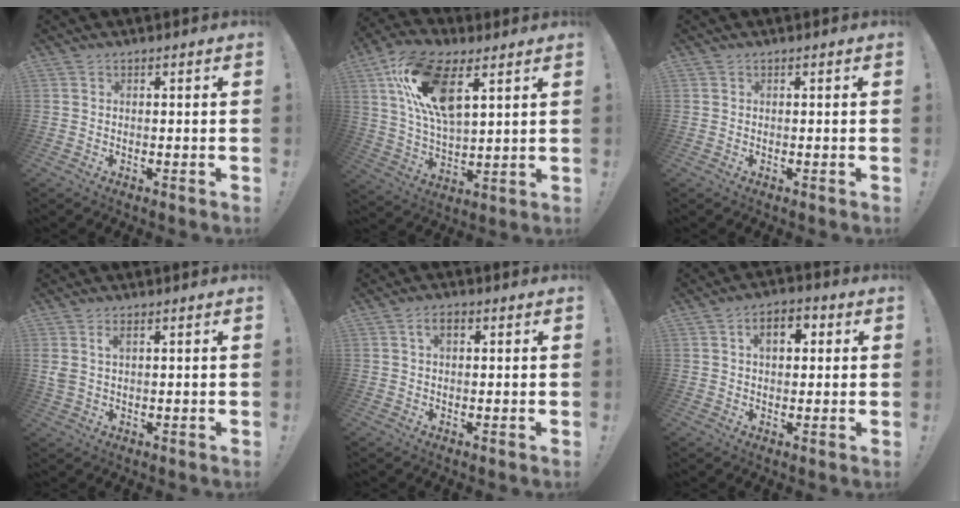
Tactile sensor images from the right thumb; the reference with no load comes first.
{"total": 18.8, "force": [8.2, 9.0, 14.3], "torque": [-0.276, -0.018, 0.144]}
{"total": 0.0}
{"total": 3.4, "force": [1.5, 1.4, 2.7], "torque": [-0.045, -0.002, 0.025]}
{"total": 3.2, "force": [0.9, 1.8, 2.5], "torque": [-0.038, 0.004, 0.012]}
{"total": 6.5, "force": [1.5, 4.2, 4.7], "torque": [-0.058, 0.003, 0.020]}